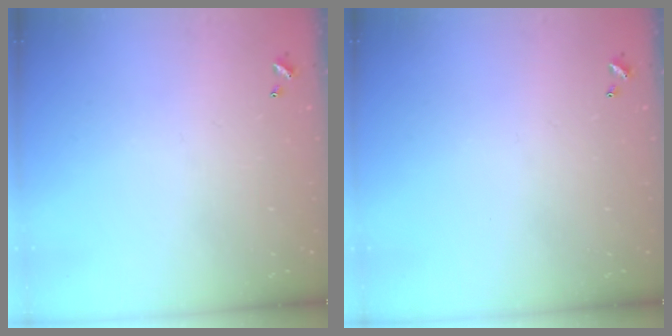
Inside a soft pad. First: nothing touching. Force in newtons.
{"total": 0.0}